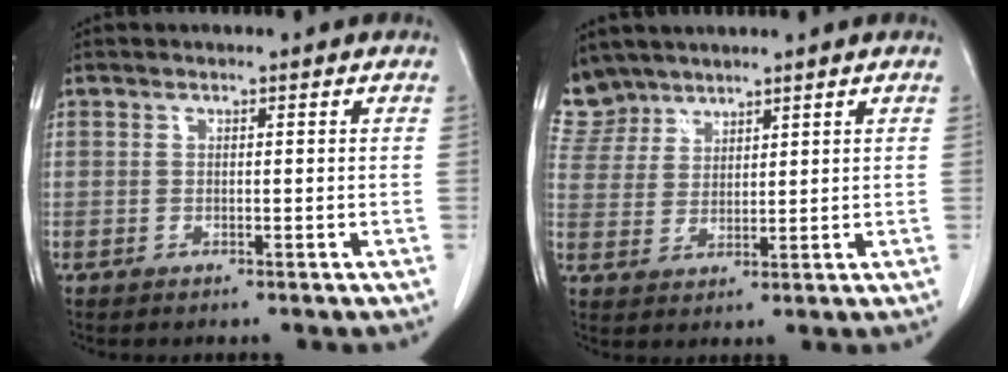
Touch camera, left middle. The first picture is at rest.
{"total": 7.0, "force": [6.3, 3.2, -0.1], "torque": [-0.001, 0.005, 0.134]}